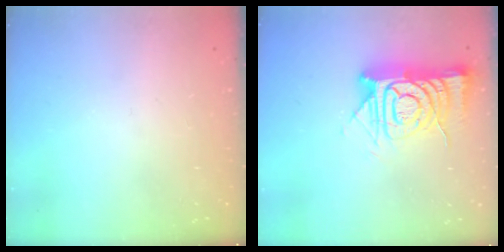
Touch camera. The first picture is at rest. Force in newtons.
{"total": 15.8, "press": 15.7, "slide": 1.4}